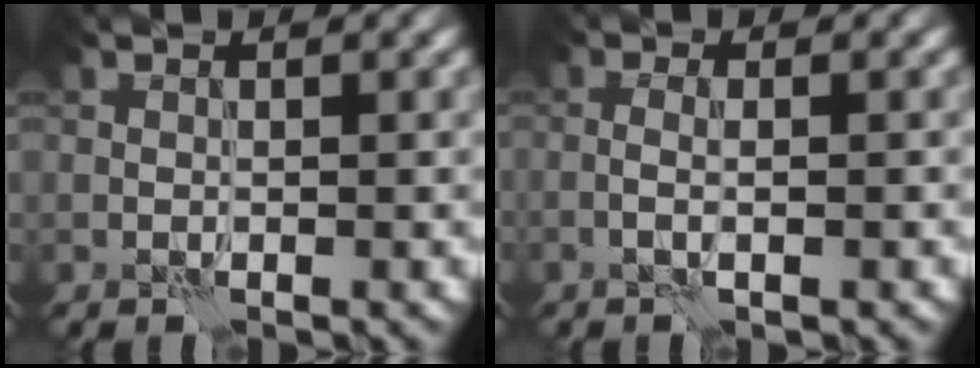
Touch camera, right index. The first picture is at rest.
{"total": 1.6, "force": [-0.5, 0.4, 1.5], "torque": [-0.023, 0.003, -0.014]}